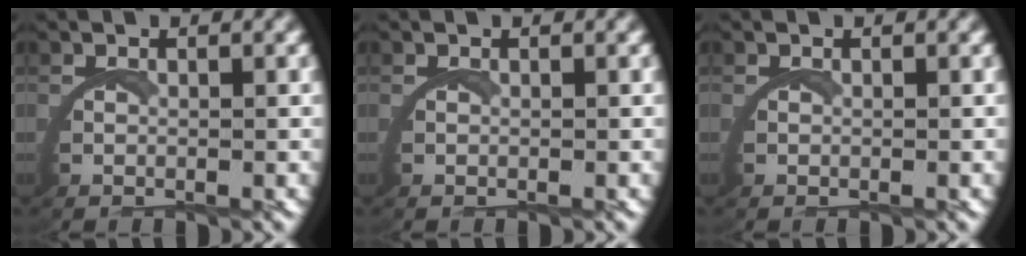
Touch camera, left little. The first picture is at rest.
{"total": 0.0}
{"total": 0.0}